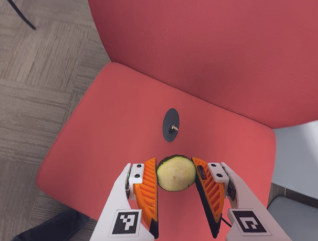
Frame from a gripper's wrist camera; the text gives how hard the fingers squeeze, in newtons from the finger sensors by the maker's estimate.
{"total": 8.9, "left": 9.0, "right": 8.8}